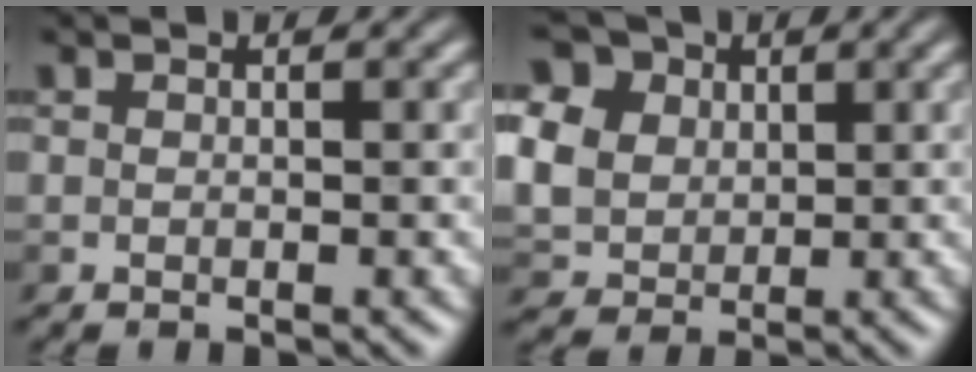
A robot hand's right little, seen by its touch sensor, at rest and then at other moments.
{"total": 12.0, "force": [4.8, 9.3, 5.9], "torque": [-0.152, 0.028, 0.085]}